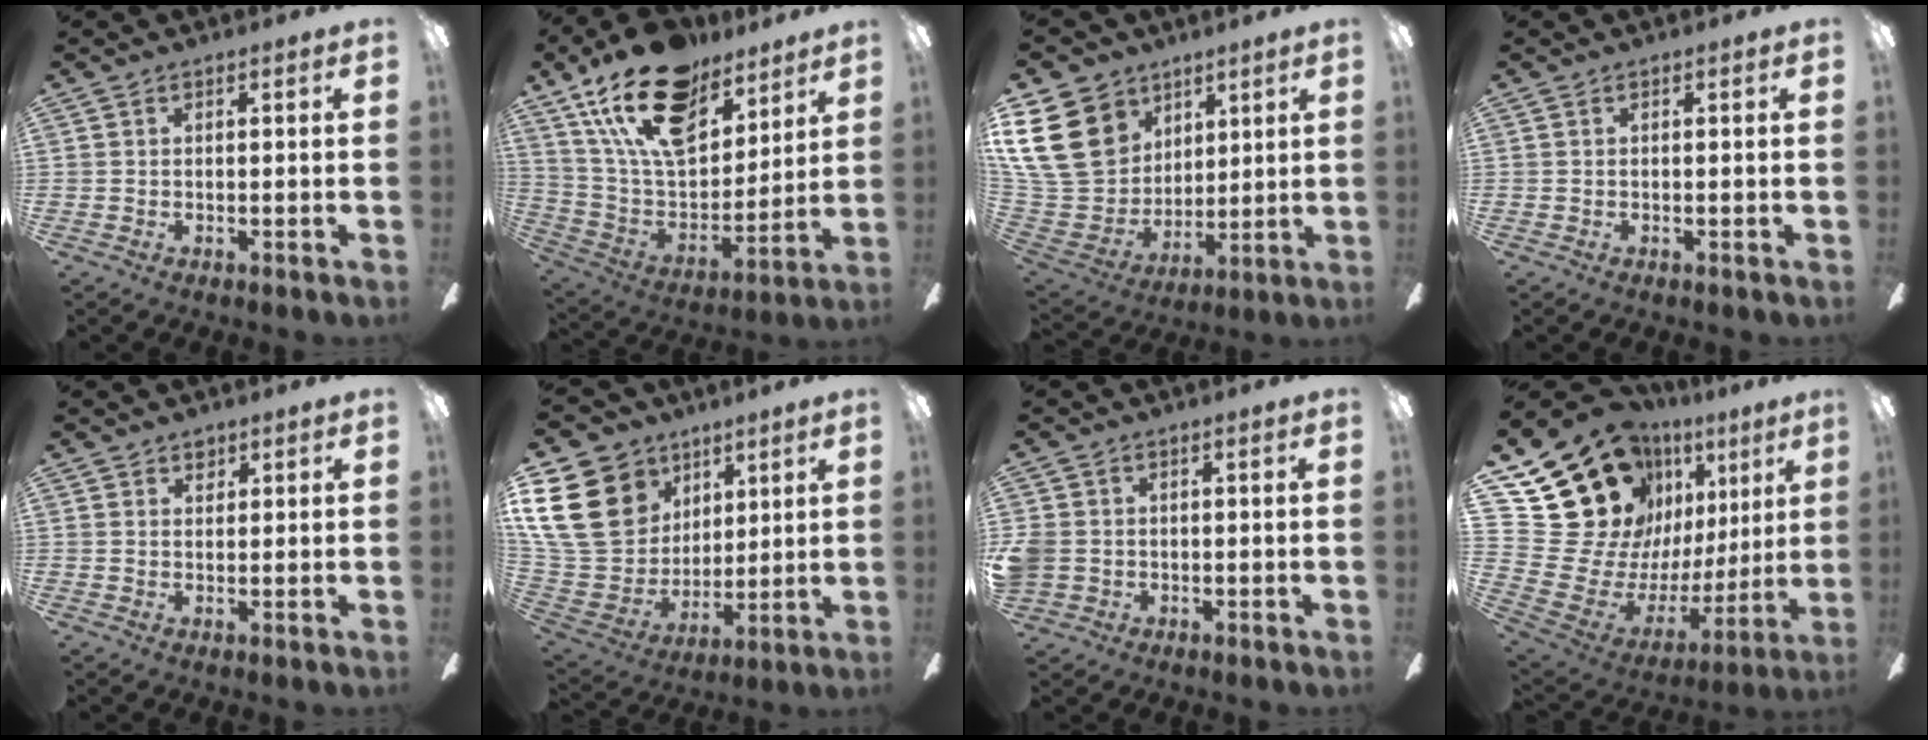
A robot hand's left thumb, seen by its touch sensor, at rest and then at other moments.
{"total": 22.2, "force": [14.6, 11.7, 11.9], "torque": [-0.216, -0.076, 0.264]}
{"total": 20.2, "force": [9.0, 15.5, 9.3], "torque": [-0.221, -0.030, 0.172]}
{"total": 0.0}
{"total": 1.8, "force": [1.4, 1.1, 0.4], "torque": [0.006, -0.007, 0.023]}
{"total": 21.5, "force": [8.9, 16.6, 10.3], "torque": [-0.237, -0.031, 0.172]}
{"total": 4.0, "force": [-0.3, 3.7, 1.4], "torque": [-0.034, 0.009, -0.003]}
{"total": 24.4, "force": [14.3, 16.7, 10.6], "torque": [-0.201, -0.115, 0.304]}